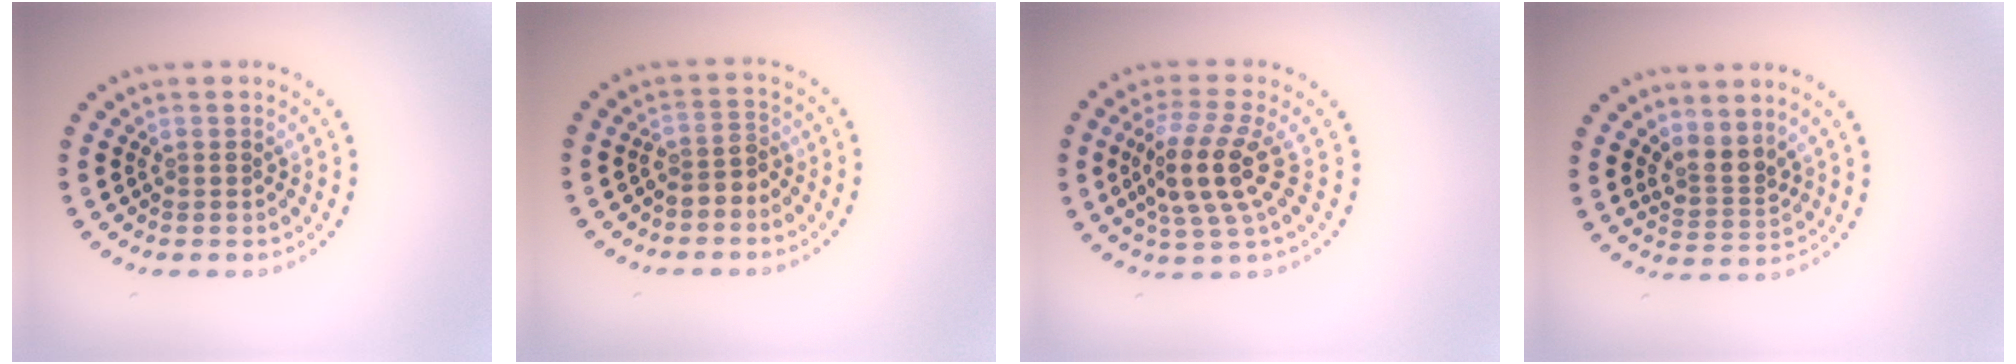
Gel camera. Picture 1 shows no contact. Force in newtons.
{"total": 1.9, "press": 1.4, "slide": 1.2}
{"total": 4.4, "press": 3.7, "slide": 2.4}
{"total": 2.5, "press": 1.8, "slide": 1.8}